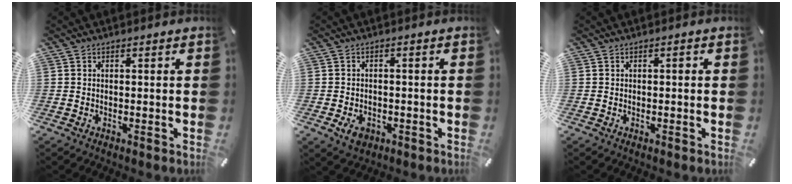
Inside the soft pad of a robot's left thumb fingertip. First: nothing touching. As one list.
[{"total": 3.9, "force": [-1.7, 2.8, 2.0], "torque": [-0.038, 0.007, -0.031]}, {"total": 0.5, "force": [-0.1, 0.3, 0.4], "torque": [-0.008, 0.002, -0.003]}]